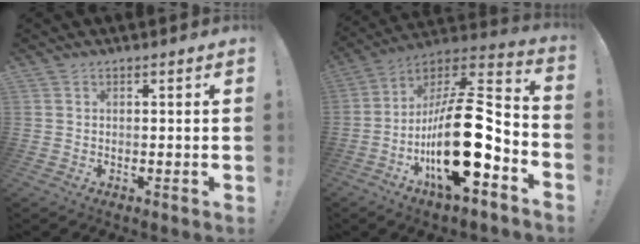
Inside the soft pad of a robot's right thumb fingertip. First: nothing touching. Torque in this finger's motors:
{"motor_torque": [2.92, 2.09, 1.62, -1.15, 0.32]}